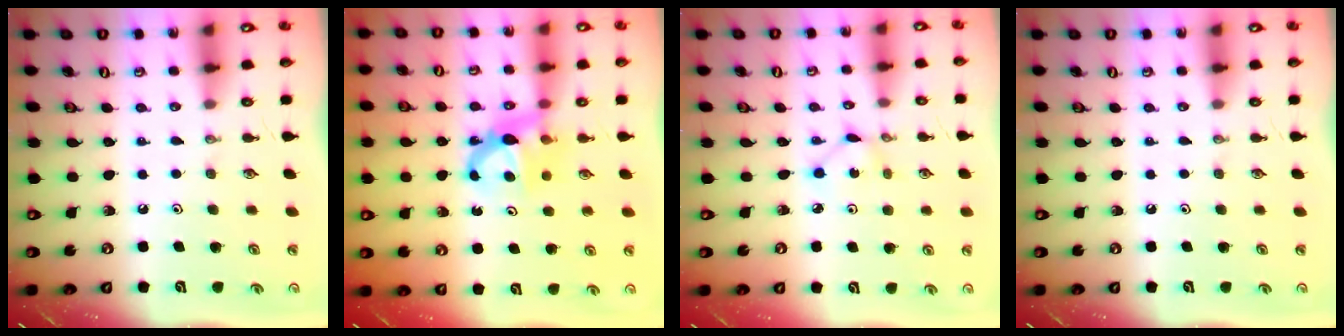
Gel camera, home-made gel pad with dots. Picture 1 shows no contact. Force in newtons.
{"total": 7.1, "press": 7.1, "slide": 0.3}
{"total": 2.0, "press": 1.9, "slide": 0.2}
{"total": 0.0}